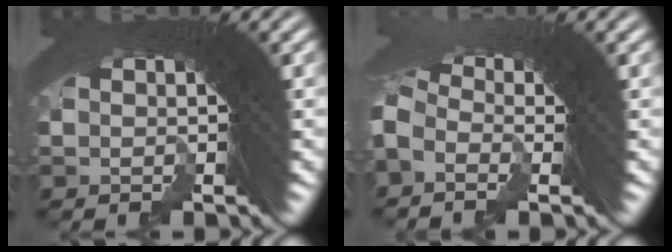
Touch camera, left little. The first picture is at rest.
{"total": 1.8, "force": [-0.6, 1.2, 1.1], "torque": [-0.009, 0.018, -0.019]}